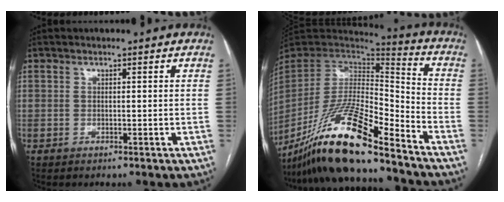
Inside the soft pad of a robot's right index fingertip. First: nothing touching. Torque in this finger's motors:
{"motor_torque": [0.52, -0.57, 0.58, 0.18]}